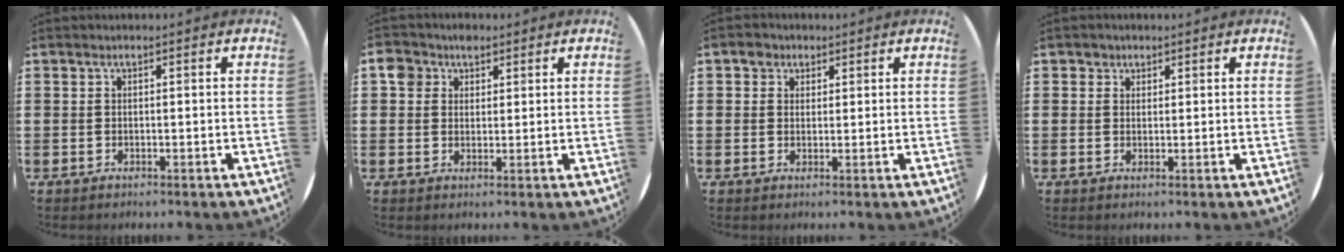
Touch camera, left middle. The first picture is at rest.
{"total": 3.9, "force": [2.5, 2.8, 1.0], "torque": [-0.013, 0.007, 0.044]}
{"total": 2.1, "force": [1.5, 1.5, 0.2], "torque": [0.009, 0.000, 0.025]}
{"total": 1.4, "force": [1.0, 0.9, 0.0], "torque": [0.007, 0.000, 0.019]}